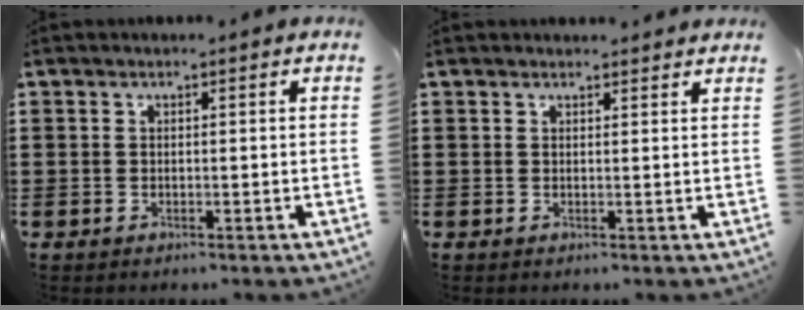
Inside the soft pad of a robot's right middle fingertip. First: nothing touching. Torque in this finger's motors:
{"motor_torque": [0.24, -0.34, 0.11, 0.07]}